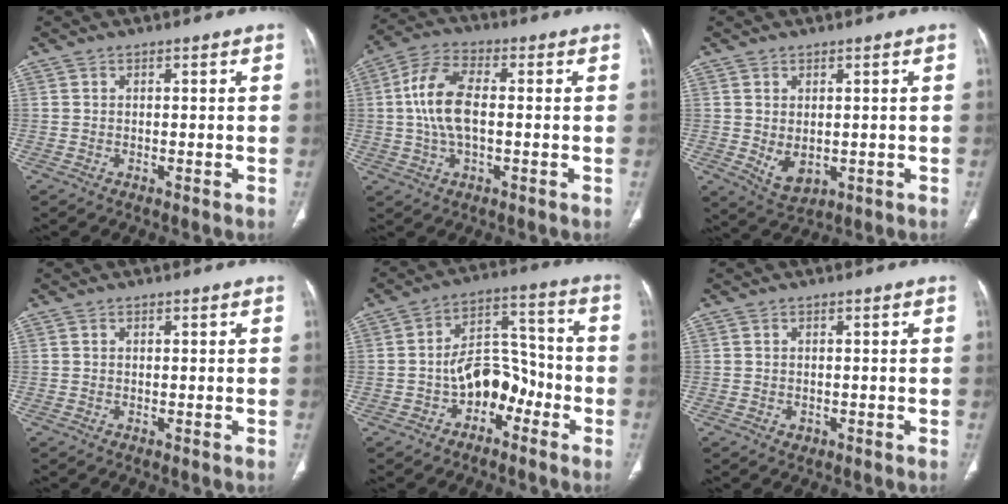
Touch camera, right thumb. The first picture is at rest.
{"total": 10.6, "force": [0.2, 5.2, 9.2], "torque": [-0.194, 0.020, 0.002]}
{"total": 5.0, "force": [-0.3, 3.3, 3.8], "torque": [-0.060, -0.009, 0.014]}
{"total": 0.0}
{"total": 10.5, "force": [-4.1, 7.1, 6.6], "torque": [-0.071, 0.058, -0.071]}
{"total": 1.1, "force": [-0.3, 1.0, 0.4], "torque": [-0.005, 0.002, -0.001]}